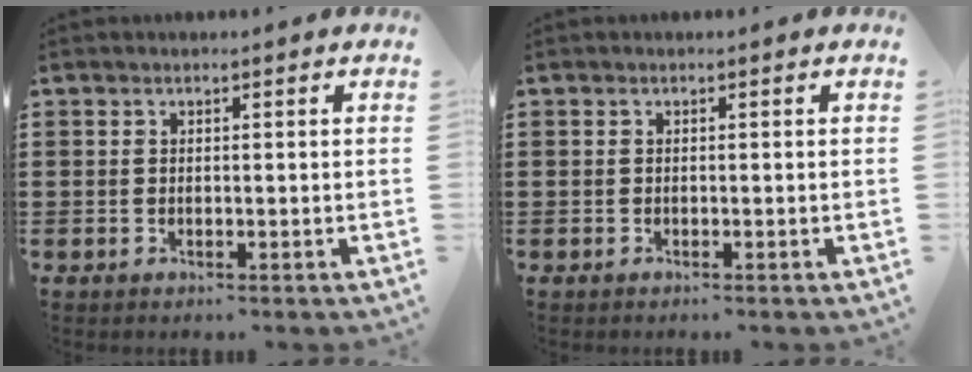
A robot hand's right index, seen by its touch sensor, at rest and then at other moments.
{"total": 0.0}